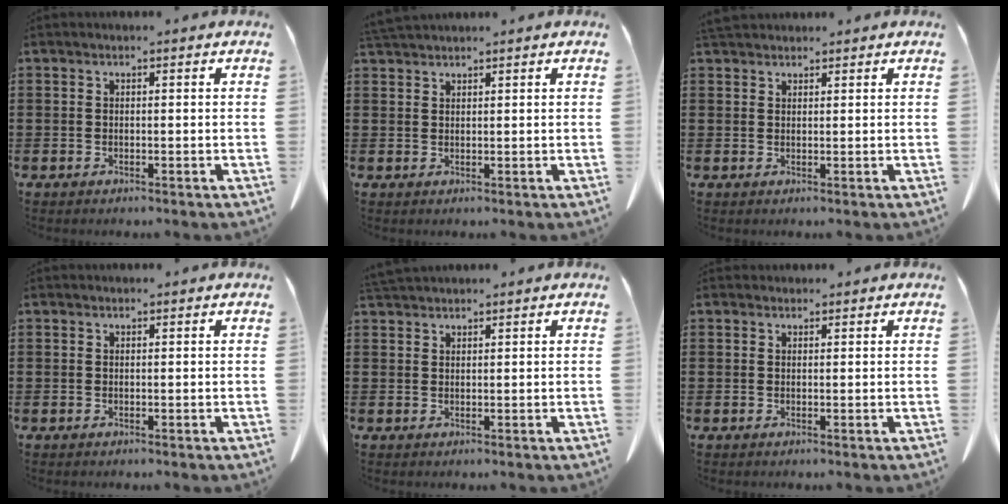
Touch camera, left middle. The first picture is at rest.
{"total": 1.9, "force": [1.8, 0.1, 0.4], "torque": [-0.013, 0.001, 0.036]}
{"total": 2.1, "force": [2.0, 0.6, 0.6], "torque": [-0.017, 0.003, 0.039]}
{"total": 0.0}
{"total": 2.0, "force": [1.9, 0.2, 0.5], "torque": [-0.015, 0.002, 0.038]}
{"total": 0.8, "force": [0.8, 0.3, 0.0], "torque": [0.006, -0.002, 0.013]}